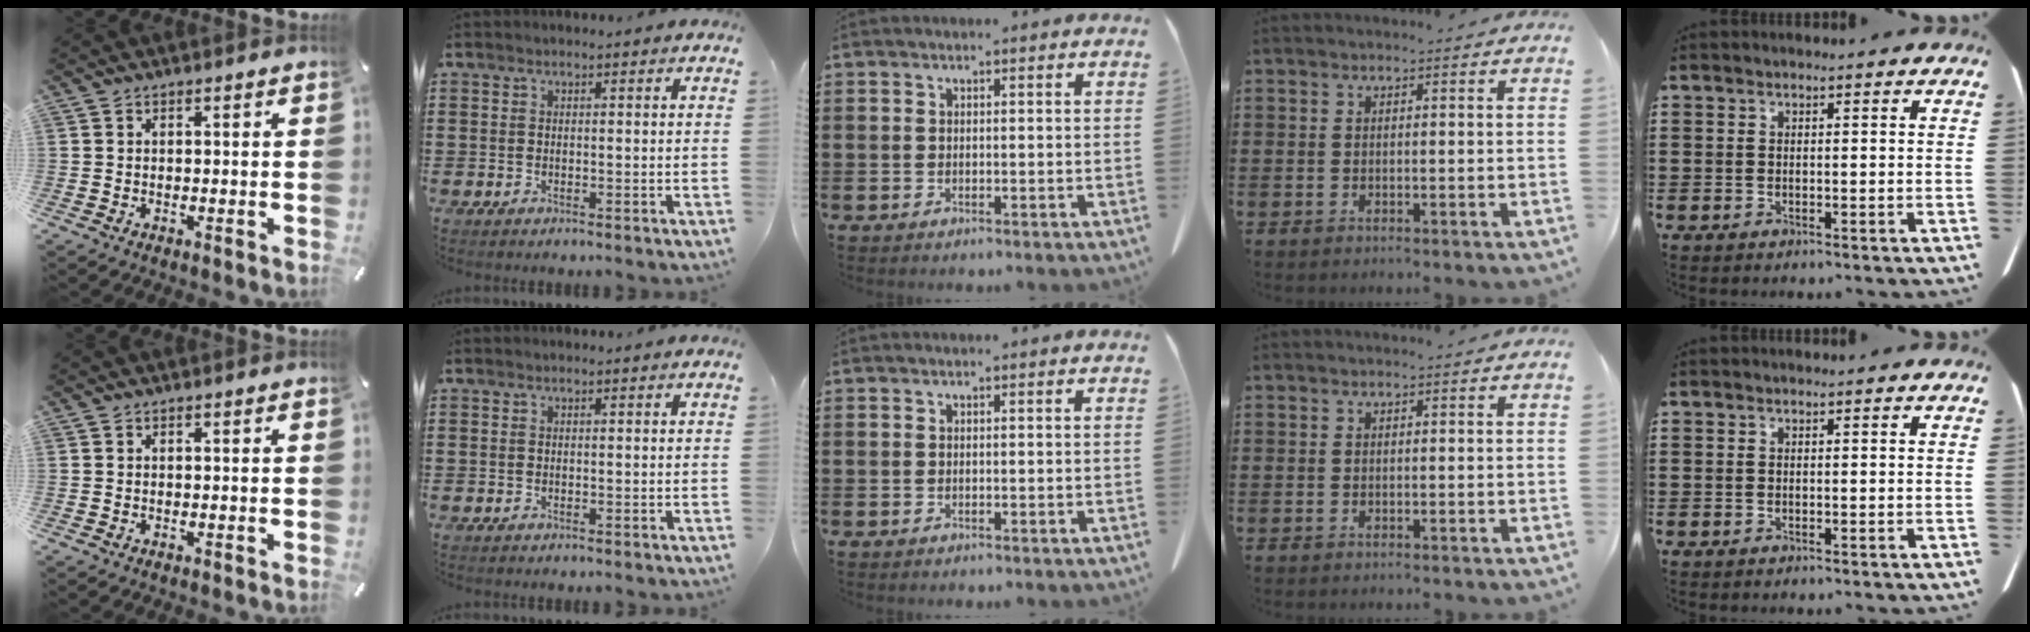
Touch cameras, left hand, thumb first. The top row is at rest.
{}